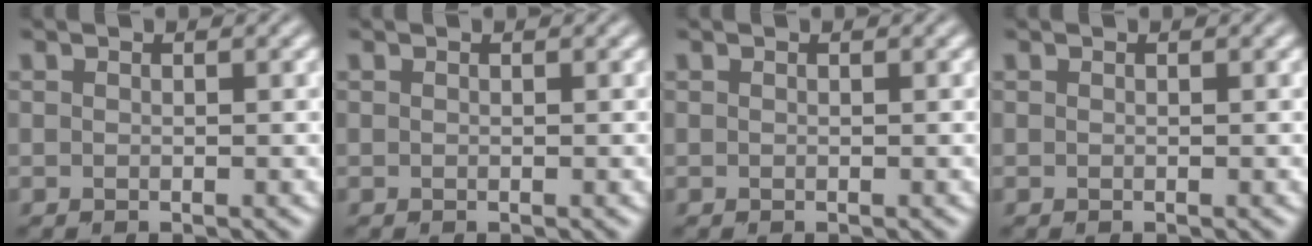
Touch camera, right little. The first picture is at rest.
{"total": 0.0}
{"total": 0.0}
{"total": 0.0}